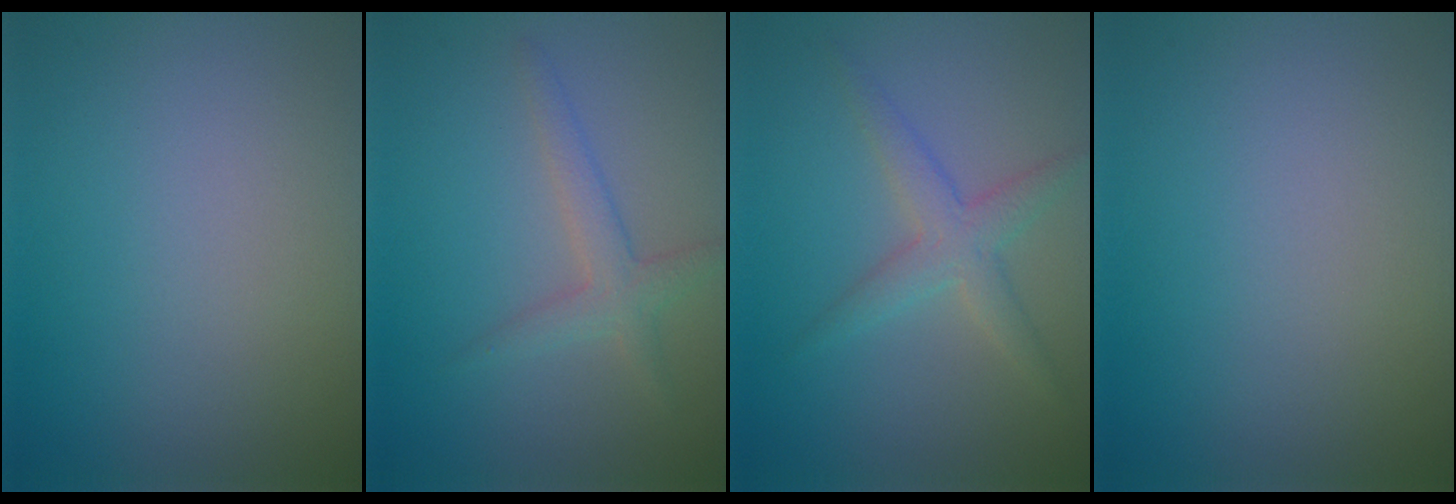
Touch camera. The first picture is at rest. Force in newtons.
{"total": 2.3, "press": 2.3, "slide": 0.1}
{"total": 2.8, "press": 2.8, "slide": 0.0}
{"total": 0.0}